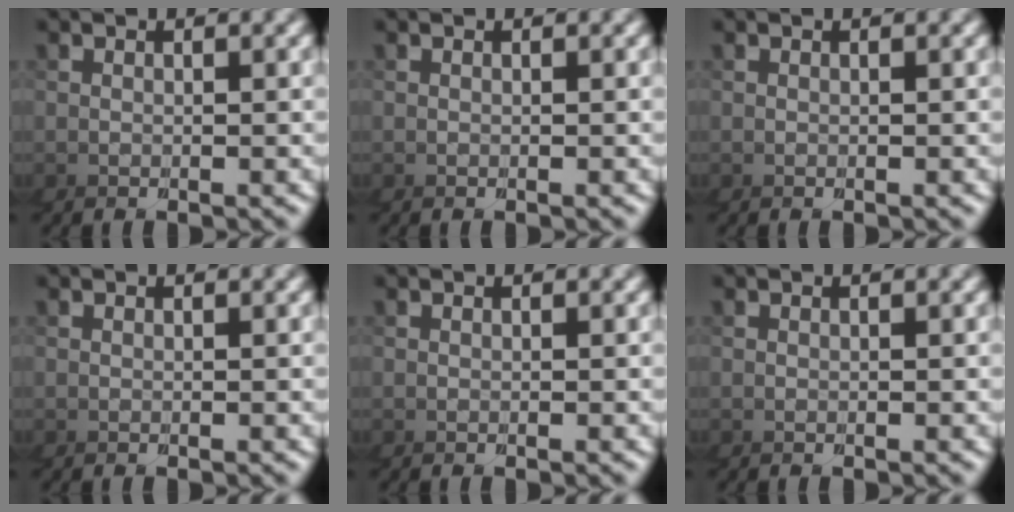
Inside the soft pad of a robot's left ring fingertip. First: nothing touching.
{"total": 0.0}
{"total": 0.0}
{"total": 0.0}
{"total": 0.0}
{"total": 0.0}